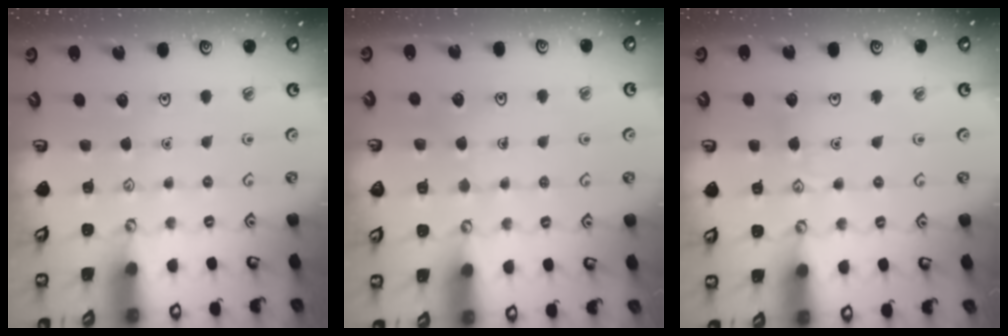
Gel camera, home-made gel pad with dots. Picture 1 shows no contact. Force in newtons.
{"total": 3.4, "press": 3.4, "slide": 0.3}
{"total": 4.4, "press": 4.4, "slide": 0.4}